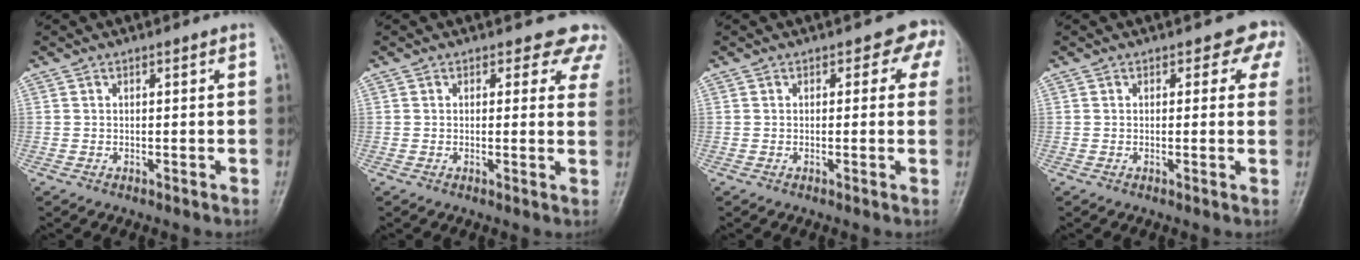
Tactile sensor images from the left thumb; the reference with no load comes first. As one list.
[{"total": 6.5, "force": [5.3, 3.6, 0.8], "torque": [0.044, -0.019, 0.031]}, {"total": 4.0, "force": [1.6, 2.9, 2.2], "torque": [0.024, 0.002, 0.000]}, {"total": 4.3, "force": [2.5, 3.0, 1.9], "torque": [0.022, -0.007, 0.007]}]